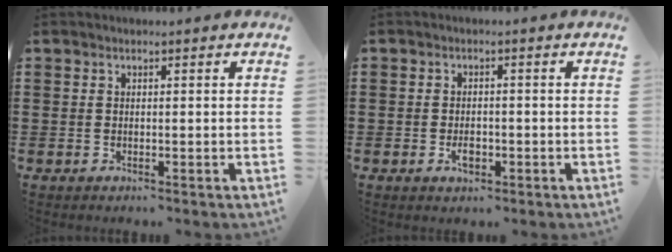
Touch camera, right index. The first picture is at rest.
{"total": 2.0, "force": [-0.8, 1.3, 1.4], "torque": [-0.026, 0.002, -0.014]}